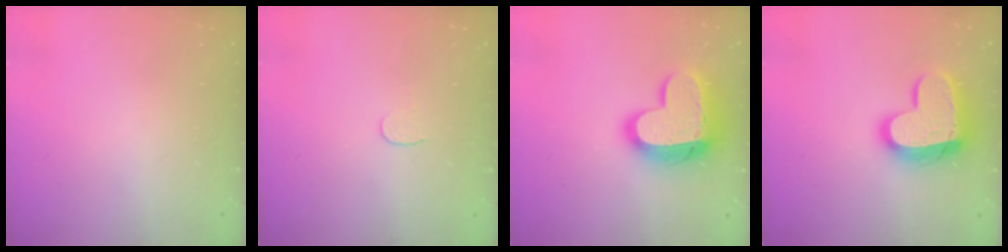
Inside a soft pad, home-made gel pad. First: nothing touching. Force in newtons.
{"total": 3.5, "press": 3.5, "slide": 0.4}
{"total": 16.9, "press": 16.8, "slide": 1.3}
{"total": 16.2, "press": 16.1, "slide": 1.4}